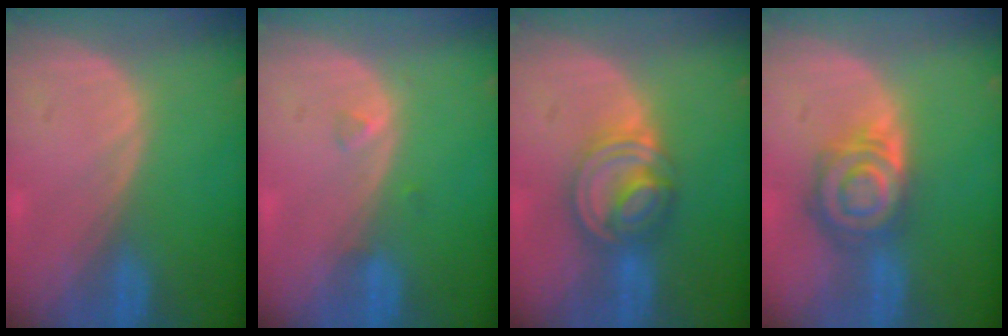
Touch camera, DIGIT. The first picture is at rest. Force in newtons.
{"total": 1.0, "press": 1.0, "slide": 0.2}
{"total": 7.6, "press": 6.6, "slide": 3.8}
{"total": 8.1, "press": 7.1, "slide": 3.9}